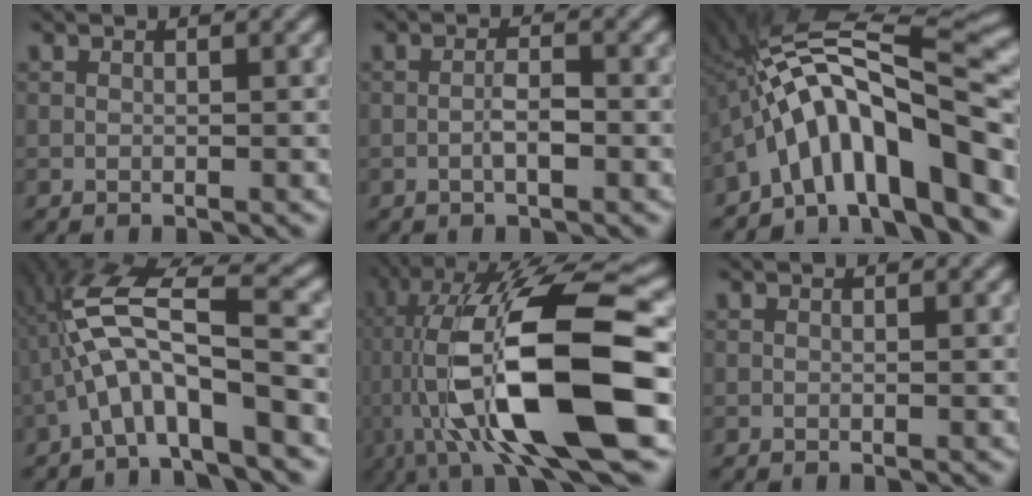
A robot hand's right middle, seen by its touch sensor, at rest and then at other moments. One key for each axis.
{"total": 1.4, "fx": -0.6, "fy": 0.2, "fz": 1.2, "tx": -0.025, "ty": 0.010, "tz": -0.007}
{"total": 13.1, "fx": -5.5, "fy": 3.6, "fz": 11.3, "tx": -0.164, "ty": 0.032, "tz": -0.085}
{"total": 8.3, "fx": -2.1, "fy": 1.9, "fz": 7.8, "tx": -0.147, "ty": 0.034, "tz": -0.034}
{"total": 15.4, "fx": -1.8, "fy": 4.2, "fz": 14.7, "tx": -0.264, "ty": 0.024, "tz": -0.024}
{"total": 0.0}